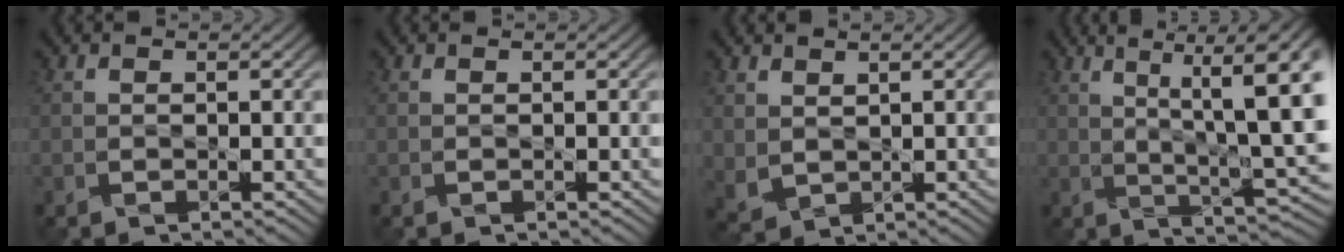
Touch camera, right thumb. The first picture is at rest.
{"total": 0.0}
{"total": 2.6, "force": [2.1, 1.4, 0.4], "torque": [-0.025, -0.001, 0.054]}
{"total": 12.6, "force": [4.1, 2.7, 11.7], "torque": [-0.164, 0.025, 0.075]}